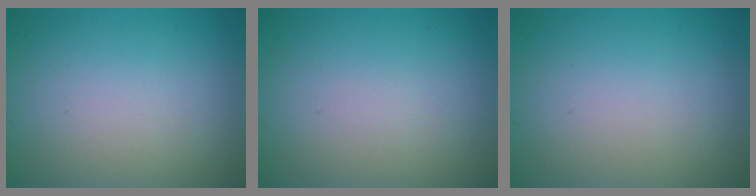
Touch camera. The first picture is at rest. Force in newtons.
{"total": 0.0}
{"total": 0.0}